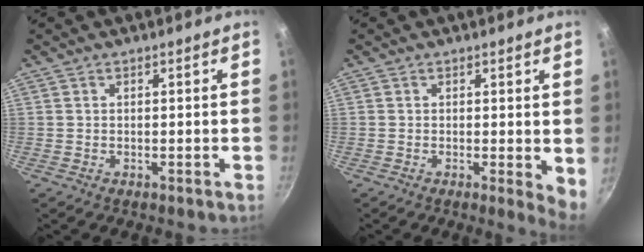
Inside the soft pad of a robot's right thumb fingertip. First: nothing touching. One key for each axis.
{"total": 3.9, "fx": 0.3, "fy": 1.4, "fz": 3.6, "tx": -0.042, "ty": -0.007, "tz": 0.002}